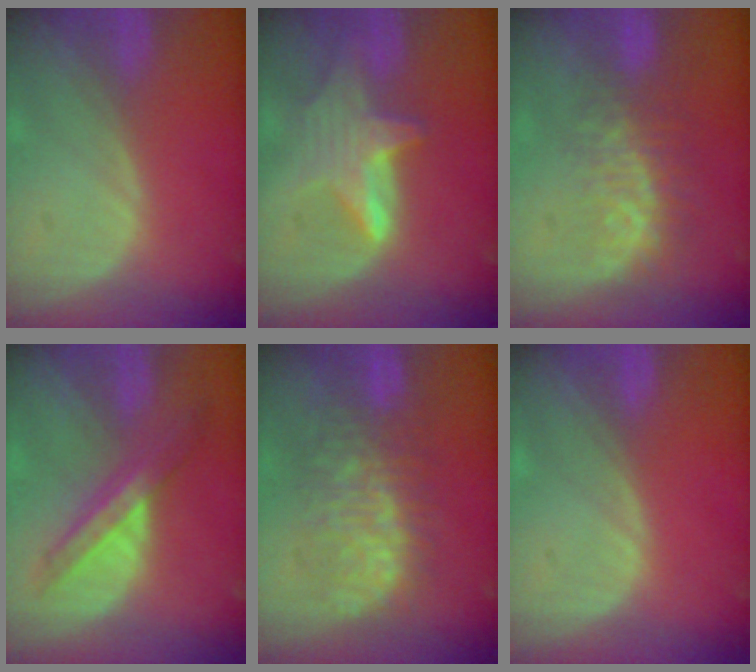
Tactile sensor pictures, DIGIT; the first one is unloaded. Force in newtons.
{"total": 6.6, "press": 6.2, "slide": 2.1}
{"total": 8.1, "press": 7.0, "slide": 4.2}
{"total": 7.2, "press": 6.1, "slide": 3.8}
{"total": 8.6, "press": 8.6, "slide": 0.4}
{"total": 0.0}